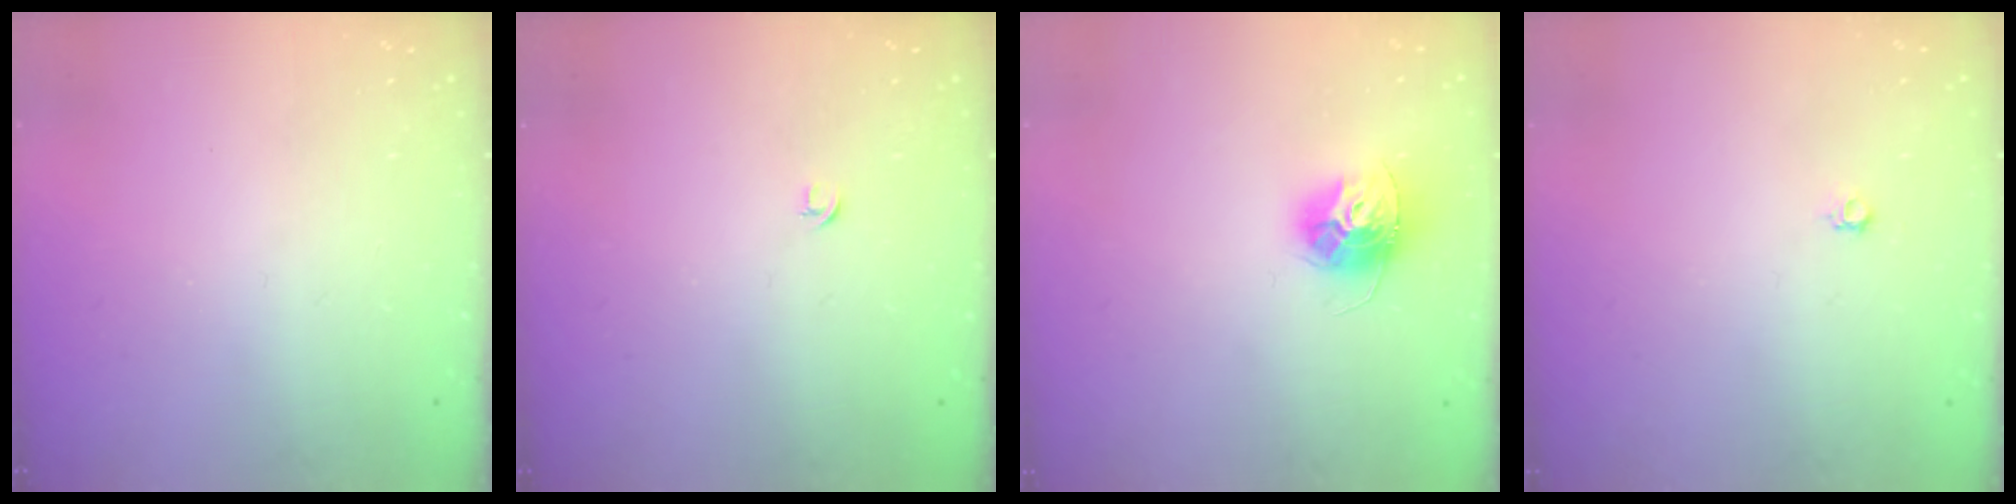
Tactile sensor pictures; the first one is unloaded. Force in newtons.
{"total": 2.7, "press": 2.6, "slide": 0.6}
{"total": 11.3, "press": 11.3, "slide": 0.7}
{"total": 3.6, "press": 3.5, "slide": 0.8}